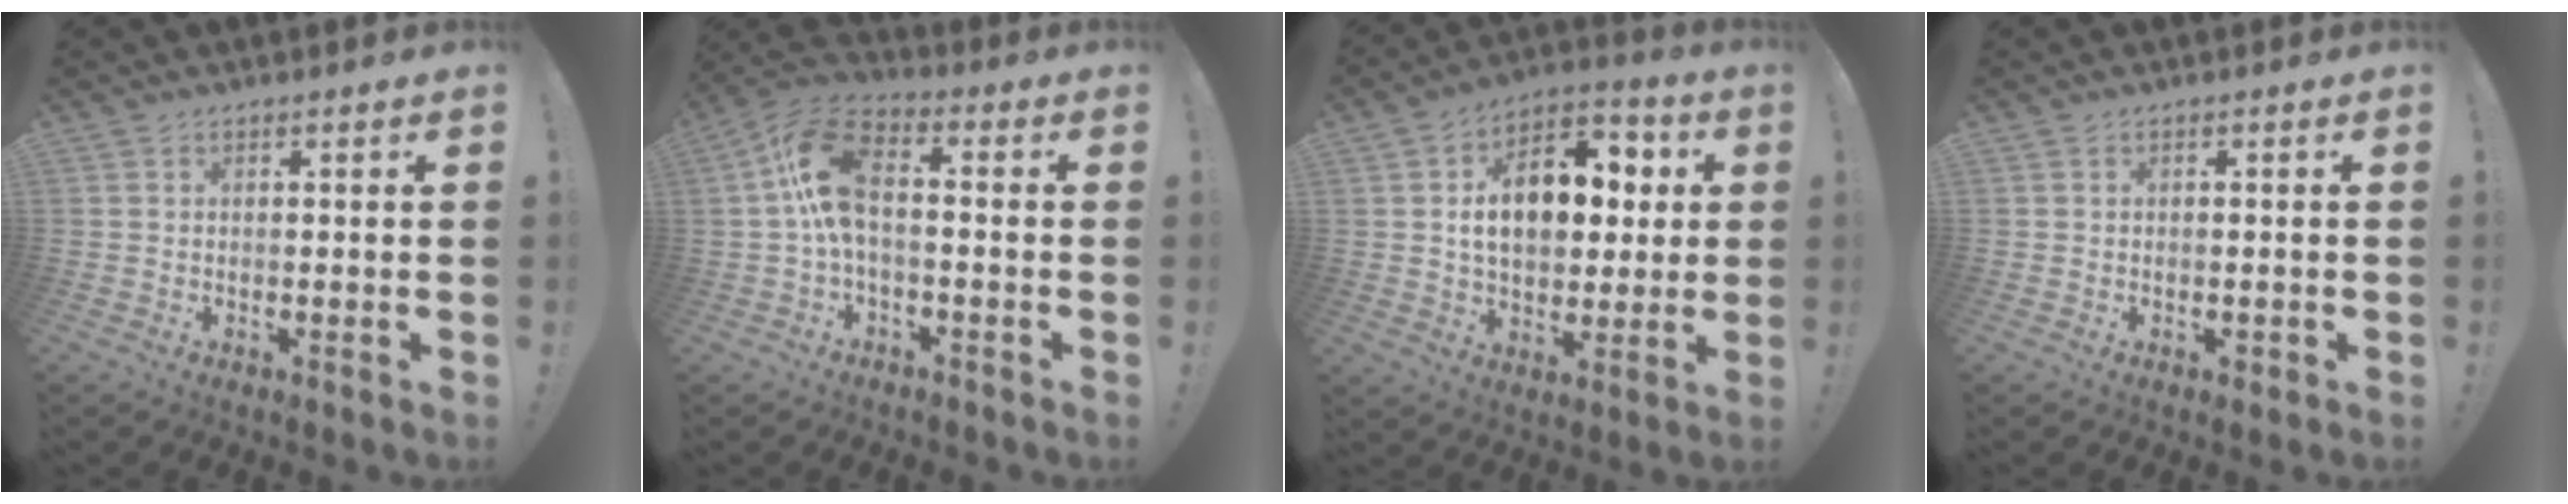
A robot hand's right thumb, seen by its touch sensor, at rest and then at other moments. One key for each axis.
{"total": 12.4, "fx": 0.4, "fy": 6.0, "fz": 10.9, "tx": -0.223, "ty": 0.011, "tz": 0.007}
{"total": 16.1, "fx": 2.6, "fy": 10.9, "fz": 11.6, "tx": -0.175, "ty": 0.005, "tz": 0.049}
{"total": 1.3, "fx": -0.5, "fy": 0.9, "fz": 0.7, "tx": -0.016, "ty": 0.004, "tz": -0.007}